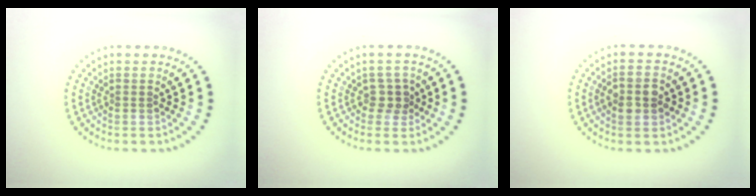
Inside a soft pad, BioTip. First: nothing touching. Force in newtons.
{"total": 1.6, "press": 1.3, "slide": 0.9}
{"total": 2.7, "press": 2.7, "slide": 0.1}